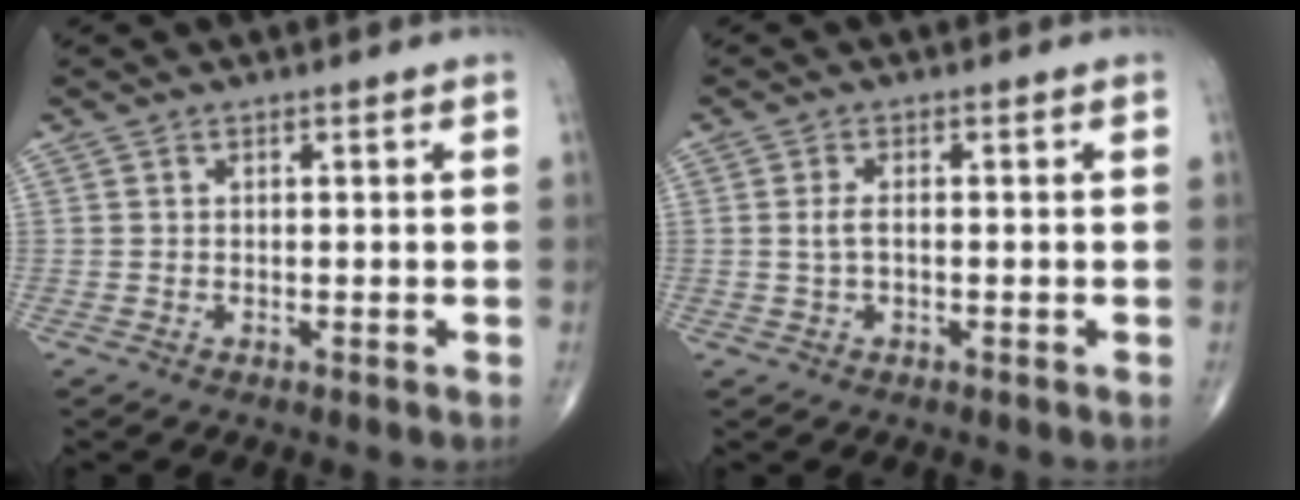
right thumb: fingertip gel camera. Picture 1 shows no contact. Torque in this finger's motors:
{"motor_torque": [-0.60, 0.18, -0.35, -0.18, 0.09]}